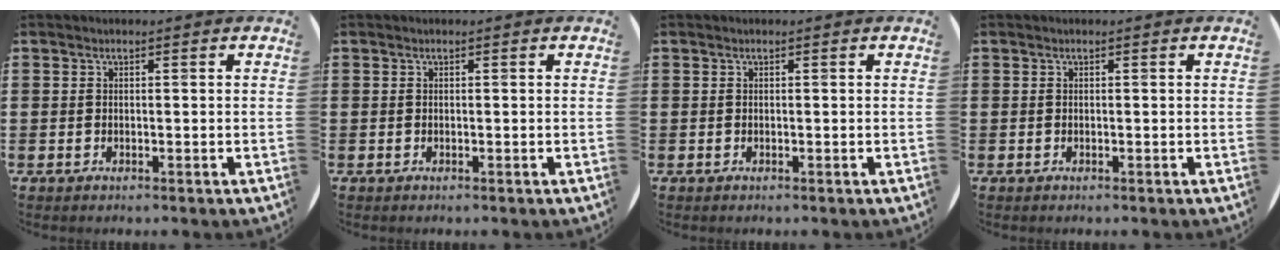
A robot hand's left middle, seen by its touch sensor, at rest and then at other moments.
{"total": 0.0}
{"total": 0.0}
{"total": 0.0}